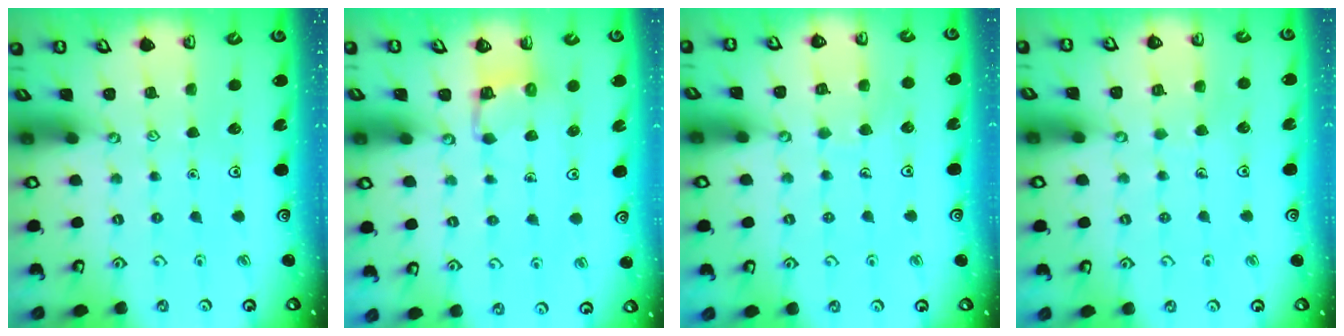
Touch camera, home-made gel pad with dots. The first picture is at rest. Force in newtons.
{"total": 3.3, "press": 3.3, "slide": 0.3}
{"total": 6.6, "press": 6.6, "slide": 0.5}
{"total": 4.4, "press": 4.4, "slide": 0.2}